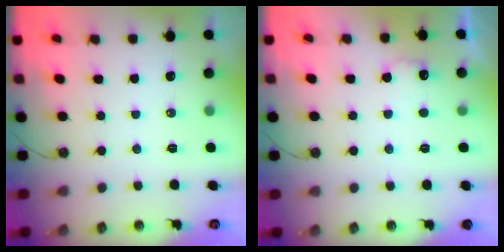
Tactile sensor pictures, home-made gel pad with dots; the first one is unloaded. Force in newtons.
{"total": 6.8, "press": 6.8, "slide": 0.5}